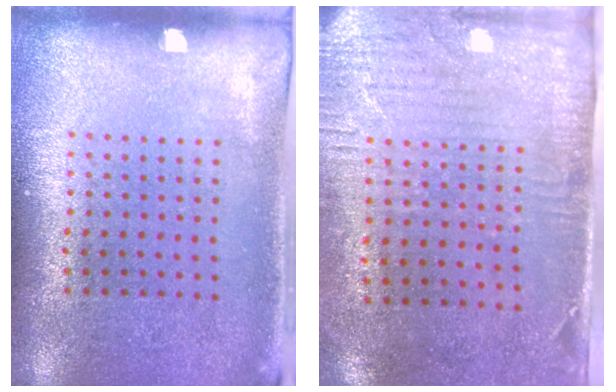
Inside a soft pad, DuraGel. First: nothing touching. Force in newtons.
{"total": 2.9, "press": 2.4, "slide": 1.7}